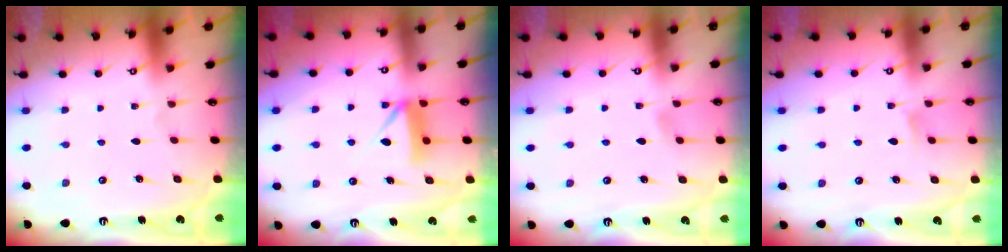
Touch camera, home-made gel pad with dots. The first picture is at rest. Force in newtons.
{"total": 8.5, "press": 8.5, "slide": 0.7}
{"total": 4.0, "press": 4.0, "slide": 0.5}
{"total": 4.7, "press": 4.6, "slide": 0.7}